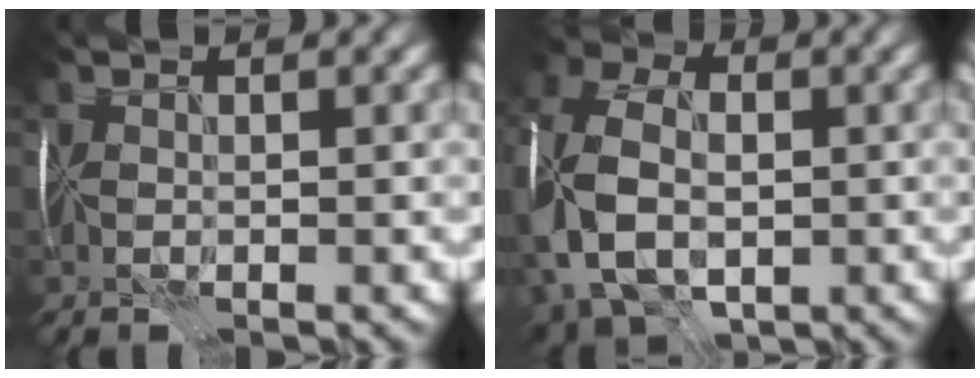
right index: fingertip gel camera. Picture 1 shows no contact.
{"total": 12.4, "force": [-3.2, 8.3, 8.7], "torque": [-0.182, -0.010, -0.056]}